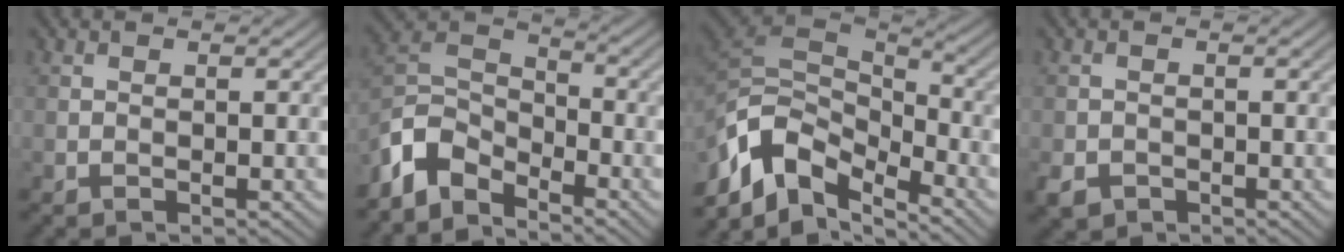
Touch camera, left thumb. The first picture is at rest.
{"total": 6.9, "force": [-5.3, 3.2, 3.2], "torque": [-0.069, -0.001, -0.128]}
{"total": 12.4, "force": [-6.4, 6.4, 8.5], "torque": [-0.192, -0.005, -0.120]}
{"total": 2.3, "force": [-1.3, 1.7, 0.9], "torque": [-0.021, -0.009, -0.031]}